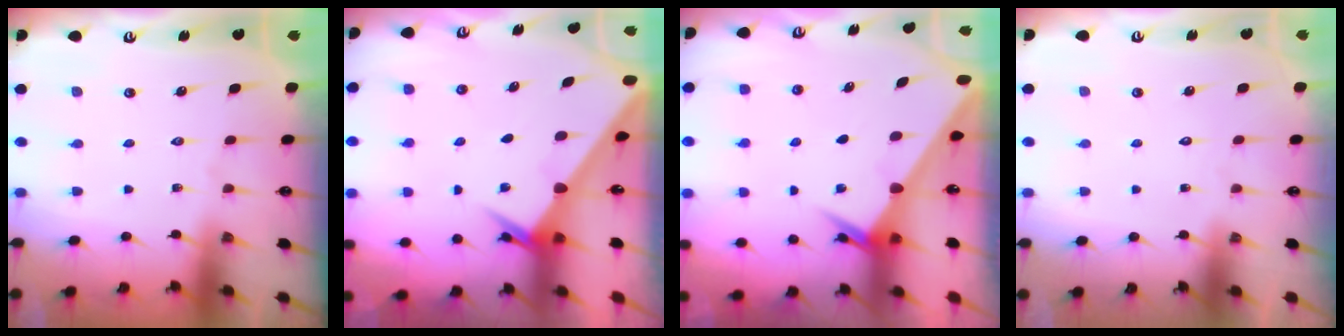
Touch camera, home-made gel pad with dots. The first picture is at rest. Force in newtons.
{"total": 2.6, "press": 2.6, "slide": 0.2}
{"total": 2.5, "press": 2.5, "slide": 0.2}
{"total": 1.7, "press": 1.6, "slide": 0.1}